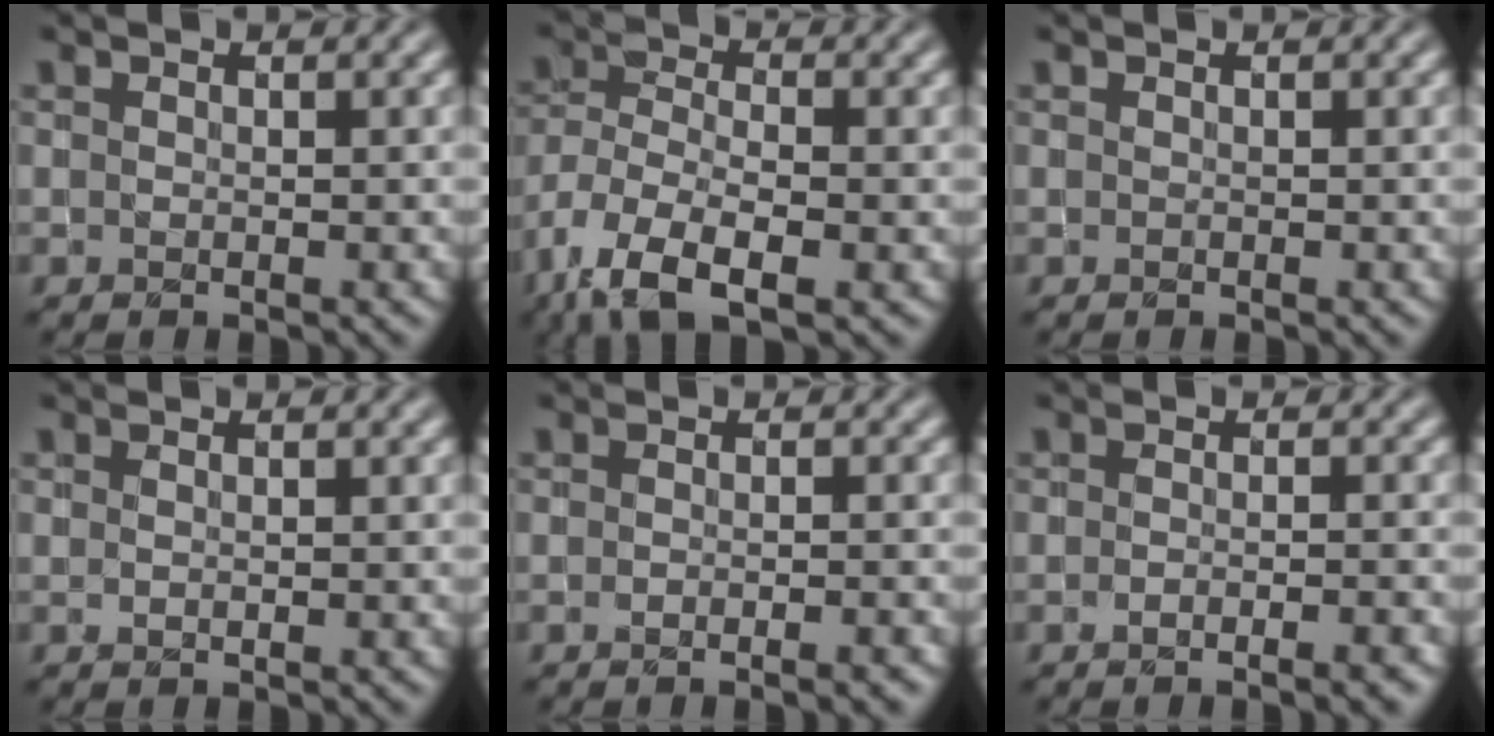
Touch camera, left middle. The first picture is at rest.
{"total": 8.3, "force": [-4.5, 3.5, 6.1], "torque": [-0.129, -0.011, -0.092]}
{"total": 0.0}
{"total": 0.5, "force": [0.3, 0.2, 0.3], "torque": [-0.009, 0.001, 0.006]}
{"total": 1.9, "force": [-0.9, 0.6, 1.5], "torque": [-0.009, 0.001, -0.016]}
{"total": 2.7, "force": [-1.4, 0.8, 2.2], "torque": [-0.018, 0.004, -0.020]}